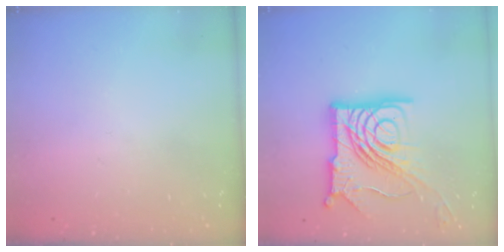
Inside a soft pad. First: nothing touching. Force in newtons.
{"total": 21.5, "press": 21.4, "slide": 2.4}